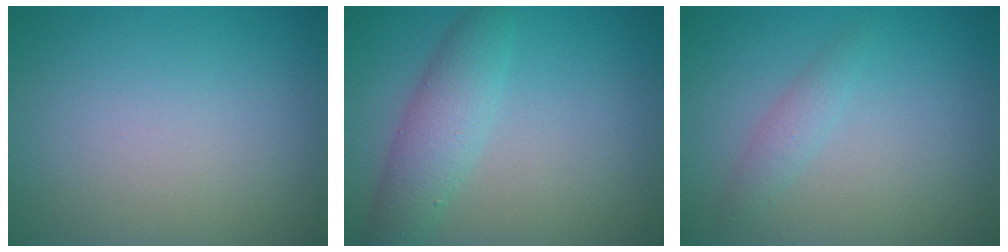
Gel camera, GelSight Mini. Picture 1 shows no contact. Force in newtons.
{"total": 3.8, "press": 3.8, "slide": 0.1}
{"total": 1.4, "press": 1.4, "slide": 0.0}